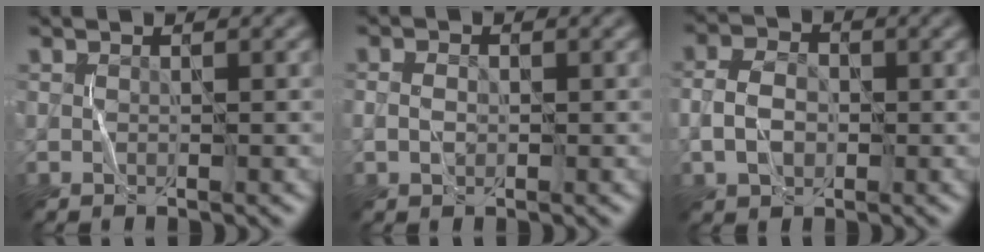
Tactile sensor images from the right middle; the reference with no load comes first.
{"total": 1.0, "force": [-0.2, 0.8, 0.7], "torque": [-0.014, 0.000, -0.002]}
{"total": 3.1, "force": [-0.7, 2.3, 2.1], "torque": [-0.037, 0.003, -0.017]}